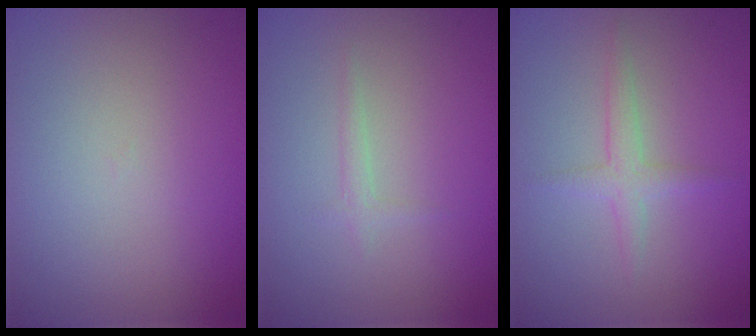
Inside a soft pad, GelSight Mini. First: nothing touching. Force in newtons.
{"total": 0.9, "press": 0.9, "slide": 0.1}
{"total": 1.7, "press": 1.7, "slide": 0.0}